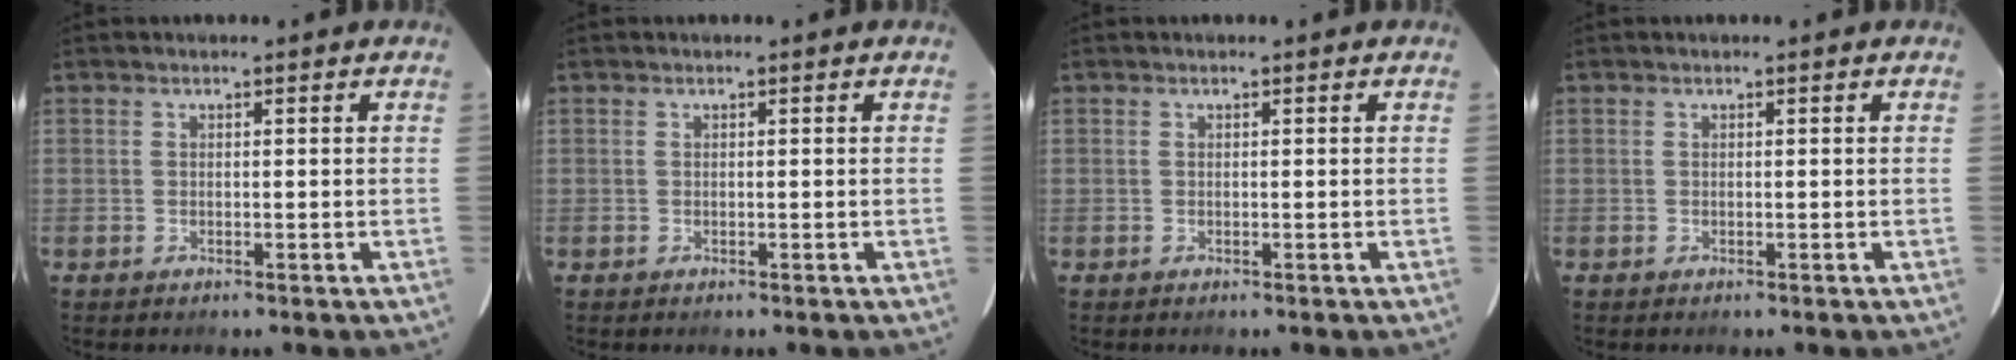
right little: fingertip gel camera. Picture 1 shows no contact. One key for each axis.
{"total": 0.0}
{"total": 0.0}
{"total": 0.0}